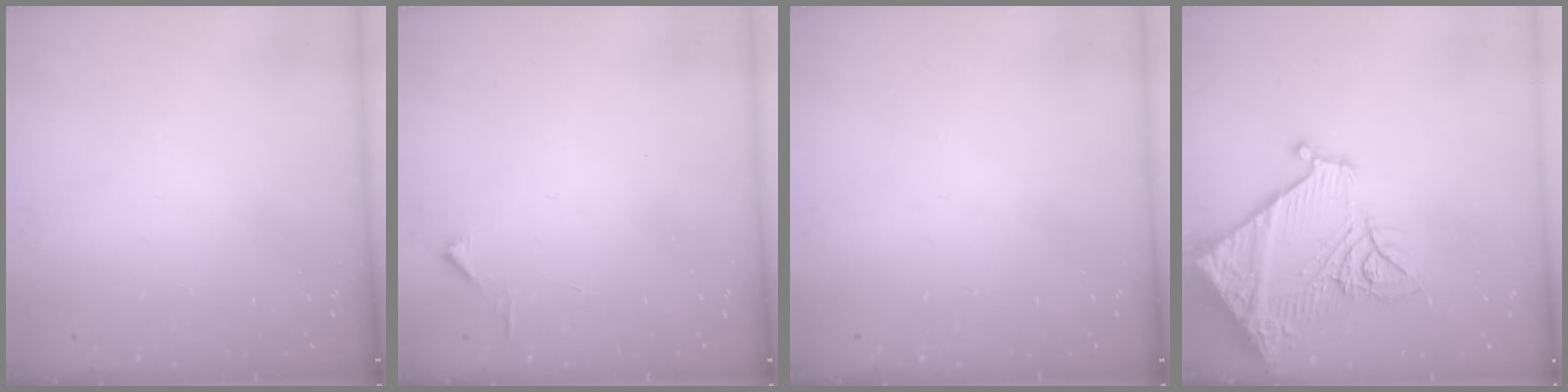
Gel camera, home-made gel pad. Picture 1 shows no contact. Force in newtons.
{"total": 2.8, "press": 2.8, "slide": 0.3}
{"total": 0.0}
{"total": 18.3, "press": 18.1, "slide": 2.2}